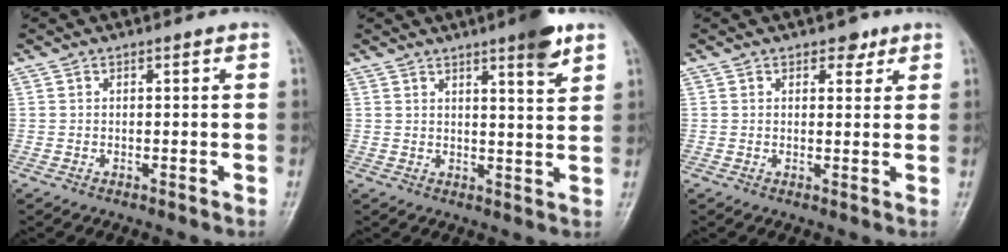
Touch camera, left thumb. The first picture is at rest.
{"total": 6.5, "force": [4.1, 0.9, 4.9], "torque": [-0.063, -0.024, 0.056]}
{"total": 2.7, "force": [1.7, 1.7, 1.2], "torque": [0.000, -0.009, 0.024]}